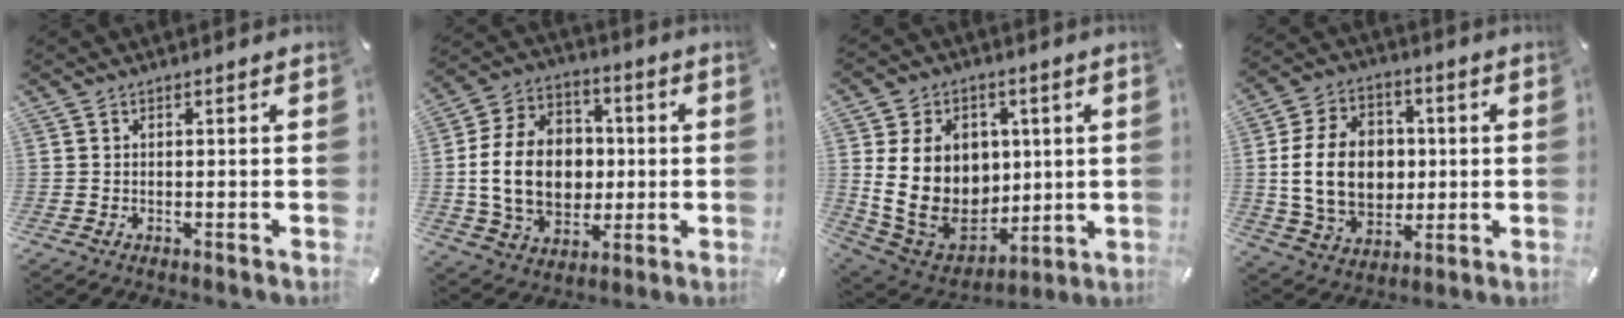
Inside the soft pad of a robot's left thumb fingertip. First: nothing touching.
{"total": 18.2, "force": [-0.9, 14.4, 11.1], "torque": [-0.234, 0.010, -0.010]}
{"total": 18.1, "force": [2.7, 15.0, 9.9], "torque": [-0.188, -0.032, 0.060]}
{"total": 16.9, "force": [0.1, 13.1, 10.7], "torque": [-0.224, 0.012, 0.005]}